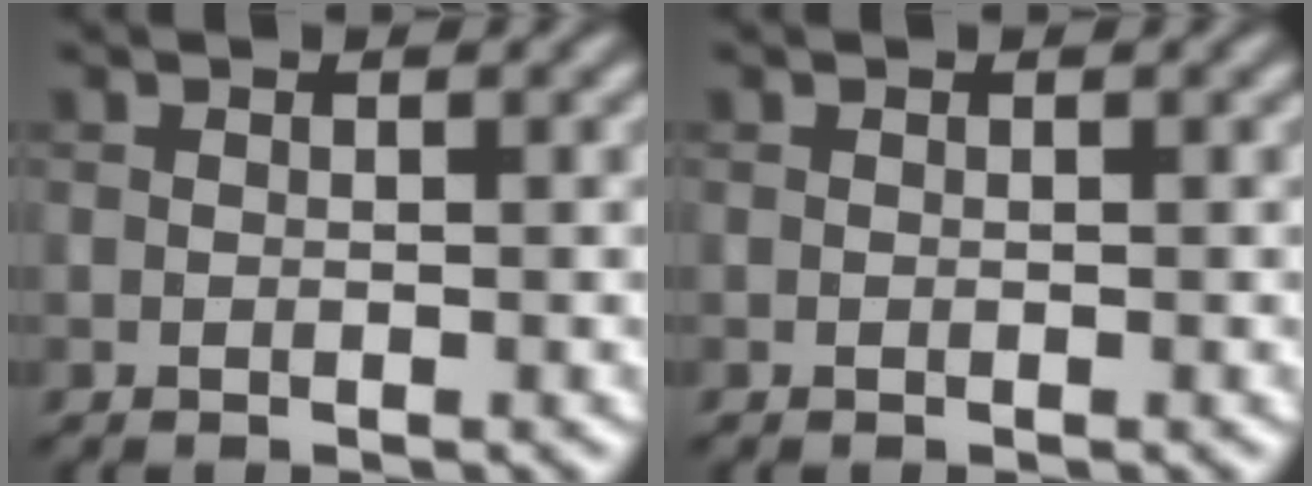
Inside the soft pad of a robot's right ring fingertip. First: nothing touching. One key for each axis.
{"total": 0.0}